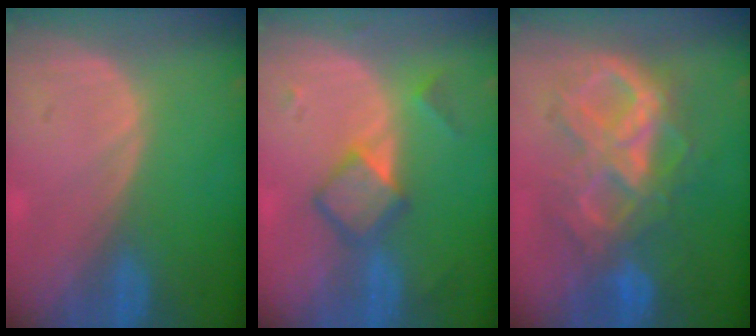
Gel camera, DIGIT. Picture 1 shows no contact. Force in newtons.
{"total": 5.4, "press": 5.4, "slide": 0.1}
{"total": 10.5, "press": 10.5, "slide": 1.2}